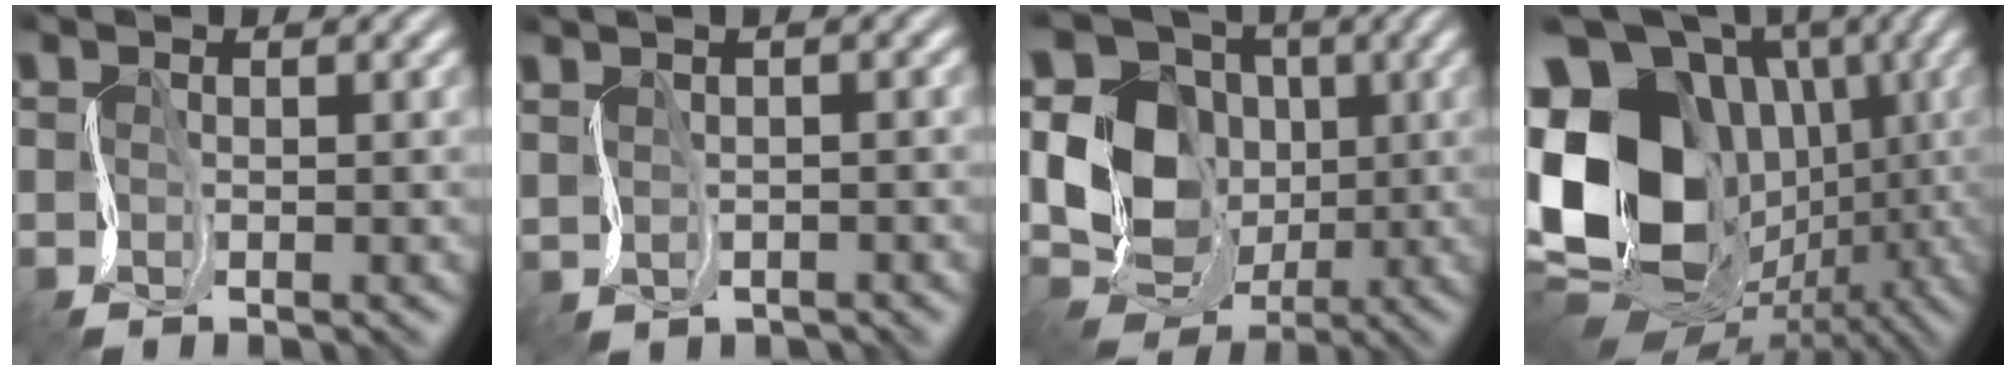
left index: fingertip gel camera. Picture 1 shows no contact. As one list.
[{"total": 1.2, "force": [-0.4, -0.9, -0.6], "torque": [0.001, -0.012, 0.003]}, {"total": 12.4, "force": [0.3, 10.9, 5.8], "torque": [-0.138, -0.002, -0.011]}, {"total": 17.5, "force": [0.3, 14.0, 10.4], "torque": [-0.214, -0.017, 0.034]}]